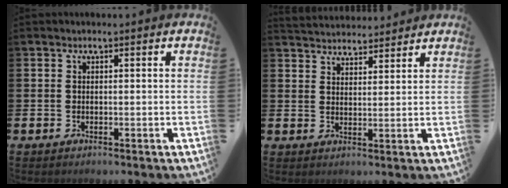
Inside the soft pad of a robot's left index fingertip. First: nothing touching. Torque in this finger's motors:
{"motor_torque": [1.06, -1.08, 0.17, 0.05]}